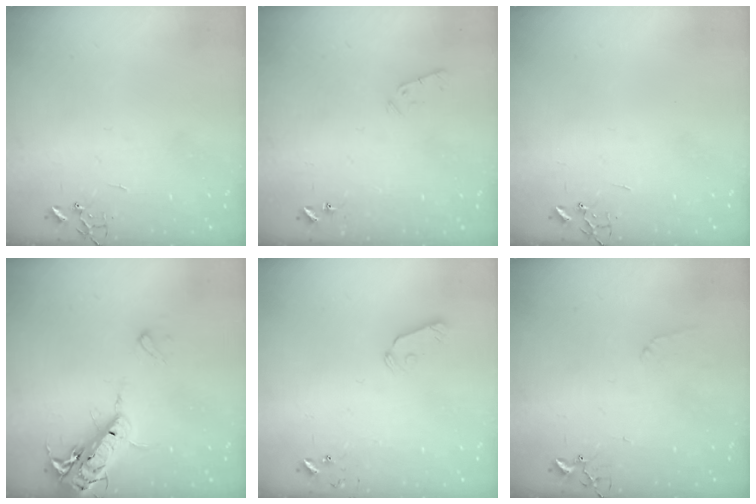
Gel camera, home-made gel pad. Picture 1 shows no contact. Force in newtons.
{"total": 4.5, "press": 4.5, "slide": 0.4}
{"total": 0.0}
{"total": 17.5, "press": 17.2, "slide": 3.6}
{"total": 5.9, "press": 5.9, "slide": 0.5}
{"total": 5.0, "press": 4.9, "slide": 0.7}